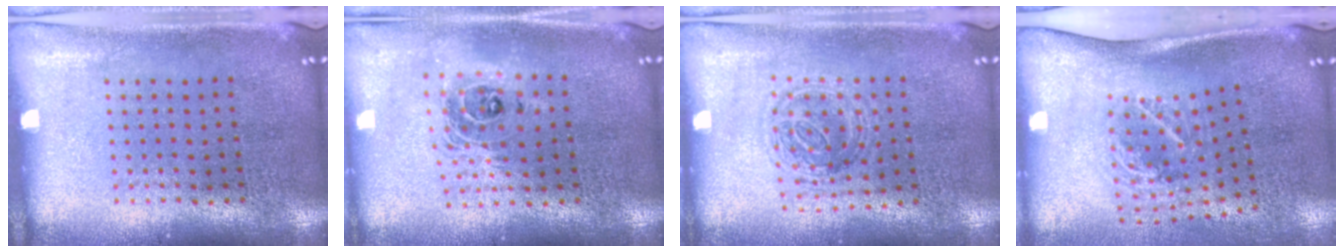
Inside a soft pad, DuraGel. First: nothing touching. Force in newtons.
{"total": 1.9, "press": 1.4, "slide": 1.2}
{"total": 1.2, "press": 1.1, "slide": 0.5}
{"total": 2.0, "press": 1.3, "slide": 1.5}